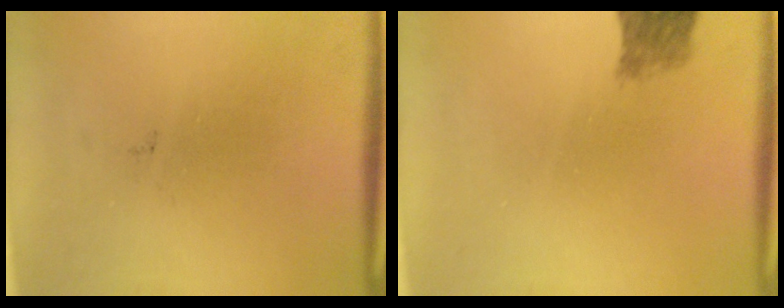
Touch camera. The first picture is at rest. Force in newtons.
{"total": 2.7}